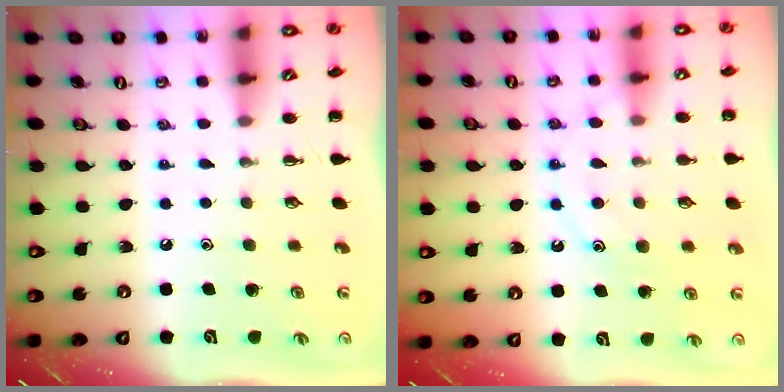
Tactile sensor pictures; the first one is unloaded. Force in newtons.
{"total": 11.5, "press": 11.5, "slide": 0.7}